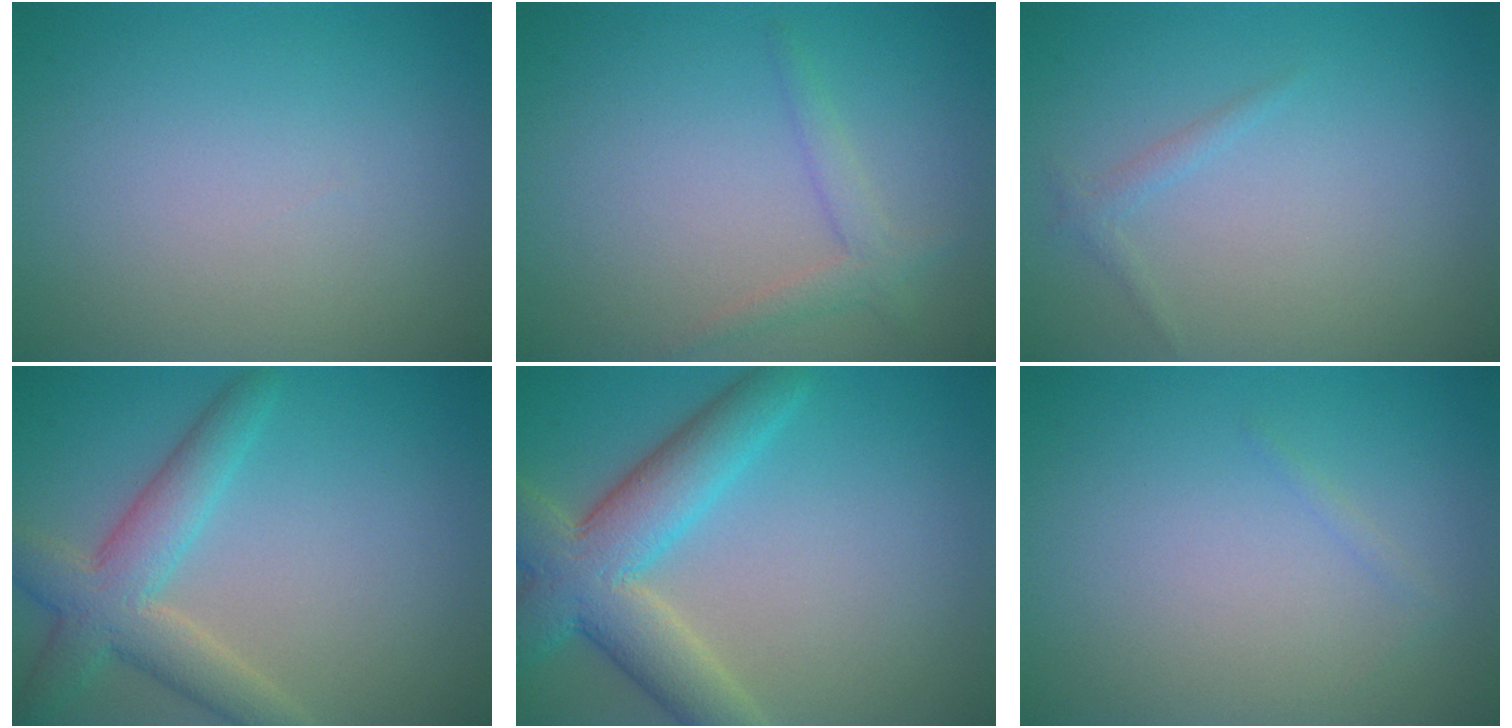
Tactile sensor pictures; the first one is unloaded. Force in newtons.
{"total": 1.8, "press": 1.8, "slide": 0.2}
{"total": 0.9, "press": 0.9, "slide": 0.1}
{"total": 5.0, "press": 5.0, "slide": 0.2}
{"total": 7.3, "press": 7.3, "slide": 0.5}
{"total": 0.5, "press": 0.5, "slide": 0.0}